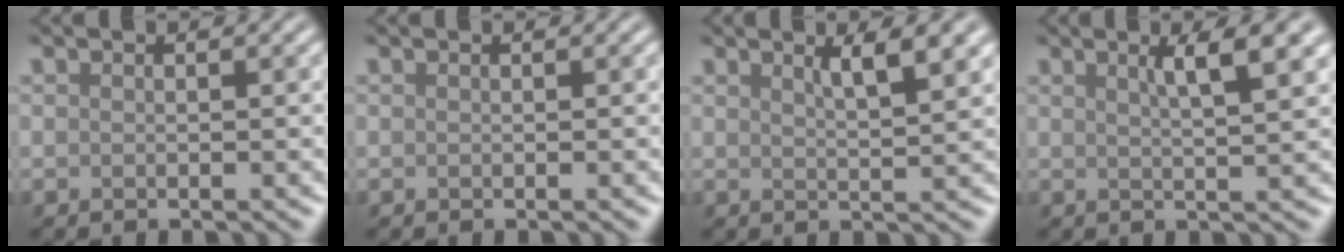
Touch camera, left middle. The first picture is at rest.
{"total": 0.0}
{"total": 3.4, "force": [1.9, 0.9, 2.7], "torque": [-0.028, 0.002, 0.029]}
{"total": 4.1, "force": [1.9, 0.9, 3.5], "torque": [-0.038, 0.006, 0.027]}